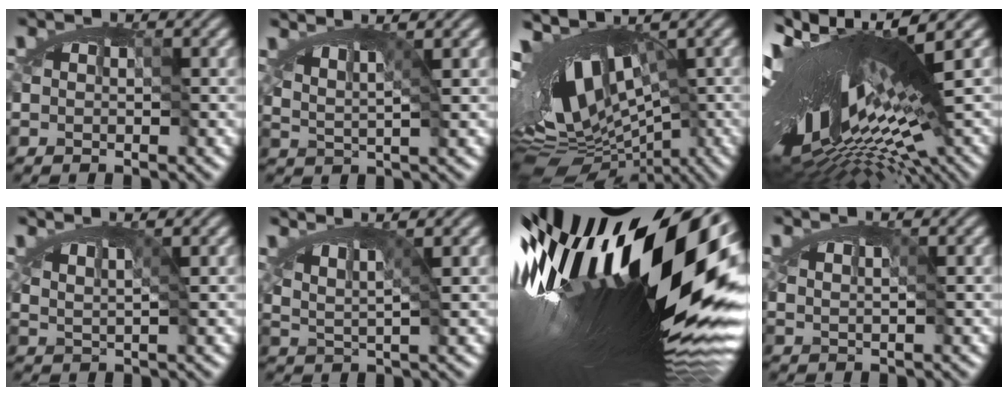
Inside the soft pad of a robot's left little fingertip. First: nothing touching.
{"total": 2.1, "force": [1.1, 0.3, 1.7], "torque": [-0.028, -0.002, 0.018]}
{"total": 12.5, "force": [-2.3, 5.6, 10.9], "torque": [-0.171, -0.015, -0.022]}
{"total": 17.0, "force": [-0.6, 4.8, 16.3], "torque": [-0.296, -0.016, -0.006]}
{"total": 1.2, "force": [0.7, -0.2, 0.9], "torque": [-0.016, -0.004, 0.012]}
{"total": 2.4, "force": [1.3, 0.4, 2.0], "torque": [-0.034, -0.002, 0.021]}
{"total": 20.0, "force": [1.7, 6.7, 18.7], "torque": [-0.311, -0.026, 0.020]}
{"total": 0.9, "force": [0.7, 0.1, 0.6], "torque": [-0.015, 0.003, 0.012]}